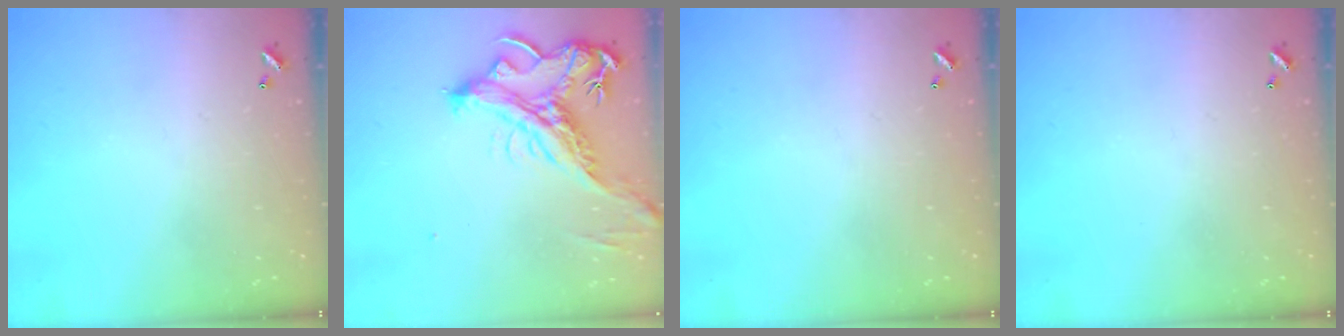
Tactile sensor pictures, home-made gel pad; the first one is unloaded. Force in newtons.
{"total": 4.6, "press": 4.3, "slide": 1.4}
{"total": 0.0}
{"total": 0.0}